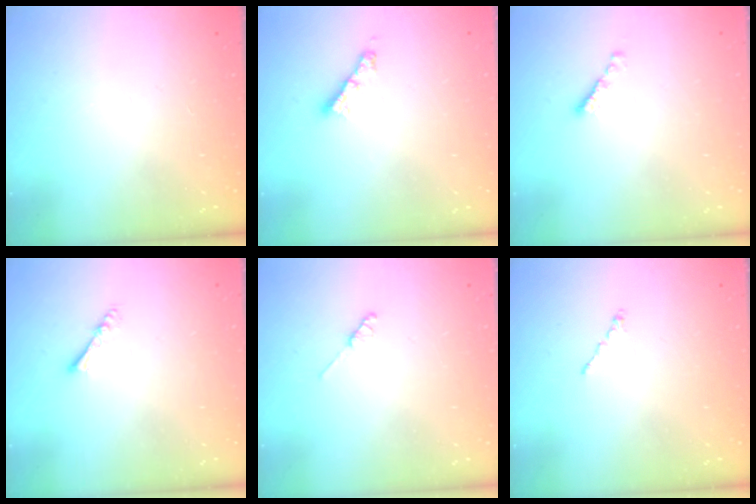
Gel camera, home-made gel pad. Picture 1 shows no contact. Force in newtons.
{"total": 4.1, "press": 4.0, "slide": 0.3}
{"total": 2.1, "press": 2.0, "slide": 0.7}
{"total": 2.9, "press": 2.8, "slide": 0.4}
{"total": 2.0, "press": 1.9, "slide": 0.3}
{"total": 0.0}